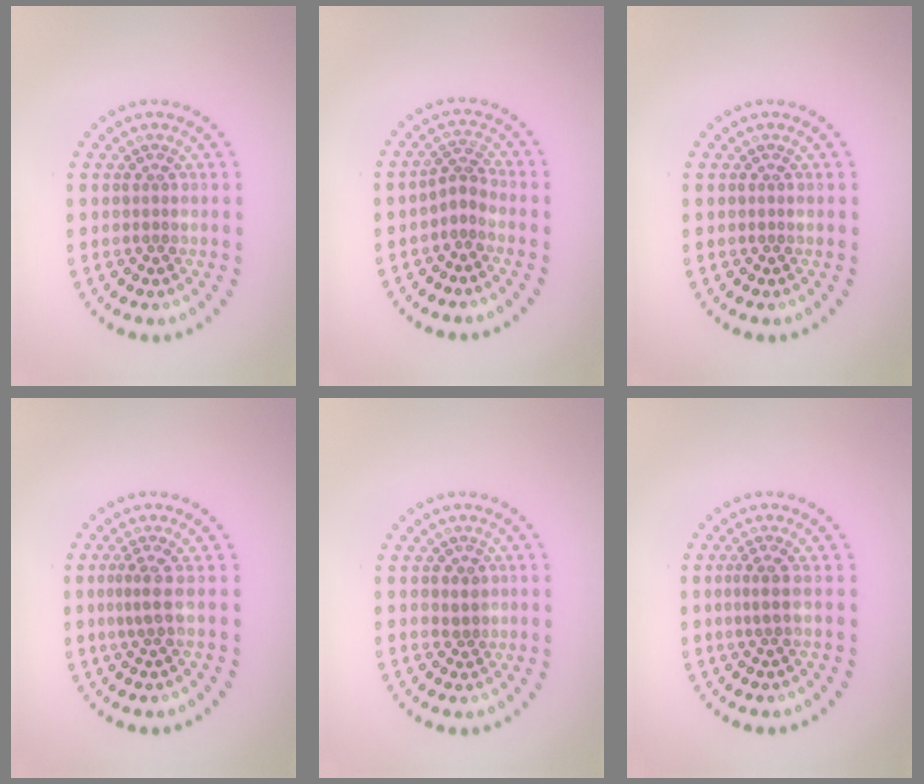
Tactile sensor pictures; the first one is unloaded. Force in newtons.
{"total": 1.9, "press": 1.3, "slide": 1.4}
{"total": 0.0}
{"total": 1.8, "press": 1.3, "slide": 1.1}
{"total": 1.2, "press": 1.0, "slide": 0.7}
{"total": 1.5, "press": 1.1, "slide": 1.0}